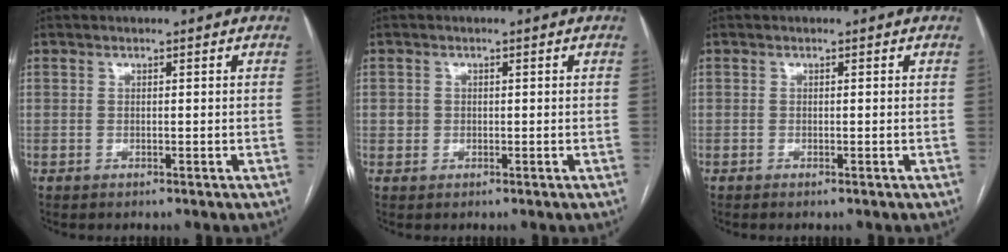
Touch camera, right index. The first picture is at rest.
{"total": 1.4, "force": [0.1, 1.4, 0.2], "torque": [-0.002, 0.007, 0.004]}
{"total": 0.0}